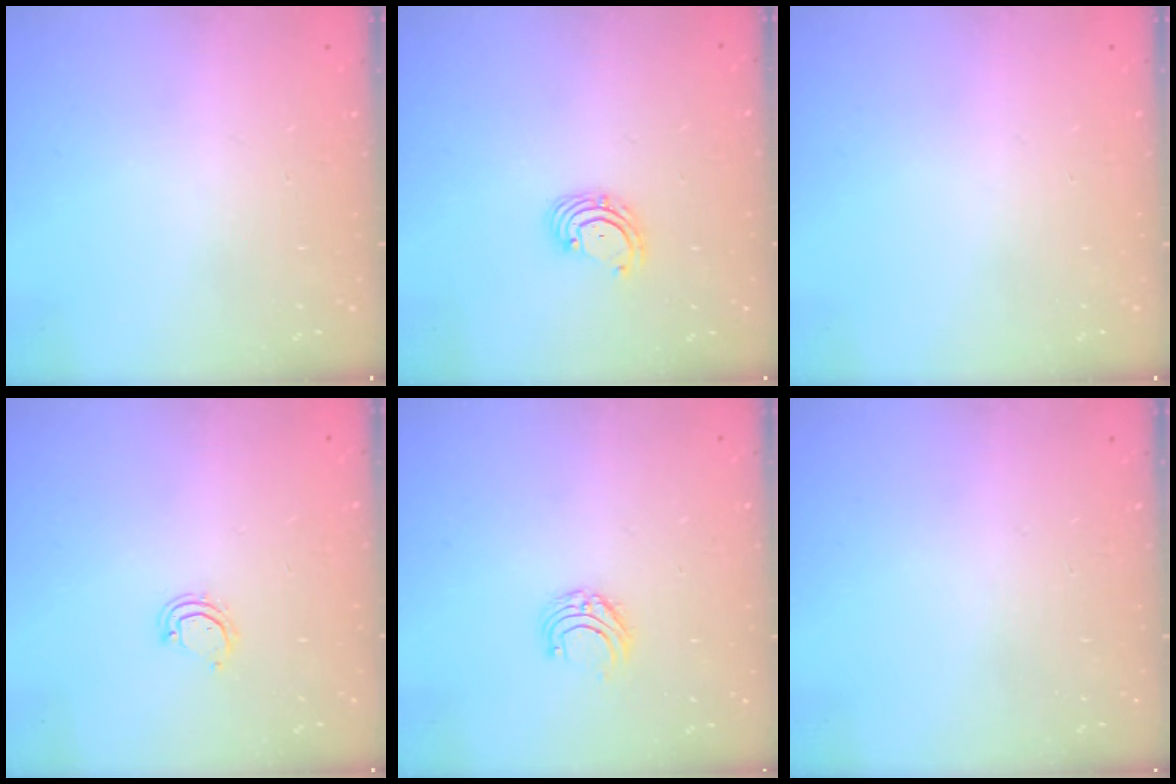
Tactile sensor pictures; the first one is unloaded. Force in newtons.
{"total": 3.3, "press": 3.3, "slide": 0.5}
{"total": 0.0}
{"total": 3.7, "press": 3.7, "slide": 0.2}
{"total": 5.2, "press": 5.2, "slide": 0.5}
{"total": 0.0}